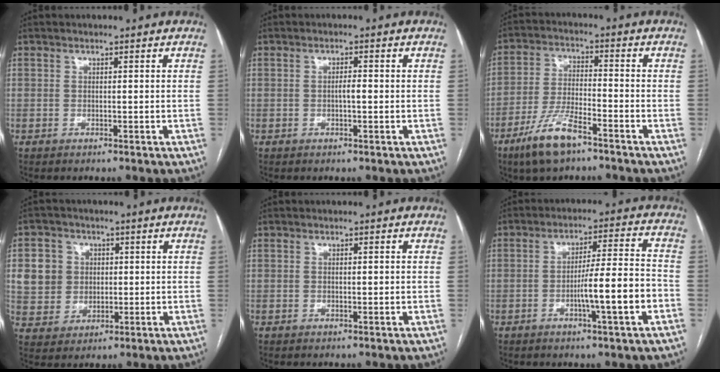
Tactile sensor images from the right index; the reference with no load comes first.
{"total": 1.6, "force": [-0.2, 0.3, 1.5], "torque": [-0.026, 0.003, -0.005]}
{"total": 9.2, "force": [-6.1, 2.0, 6.6], "torque": [-0.138, -0.014, -0.115]}
{"total": 8.0, "force": [1.6, 7.5, 2.3], "torque": [-0.052, 0.021, 0.037]}
{"total": 0.8, "force": [0.0, 0.2, 0.8], "torque": [-0.015, 0.000, 0.002]}
{"total": 9.7, "force": [-3.2, 0.0, 9.1], "torque": [-0.148, 0.006, -0.050]}